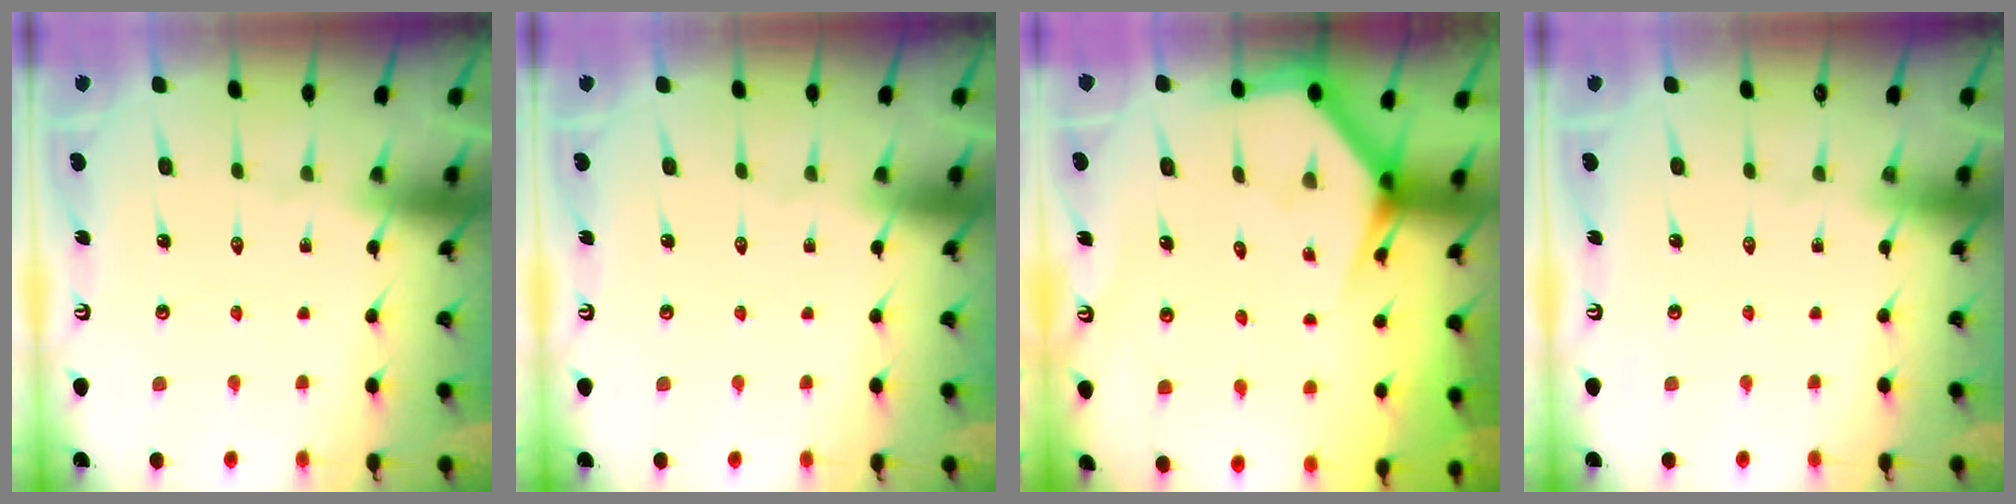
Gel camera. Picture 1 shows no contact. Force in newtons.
{"total": 0.0}
{"total": 3.4, "press": 3.4, "slide": 0.3}
{"total": 0.0}